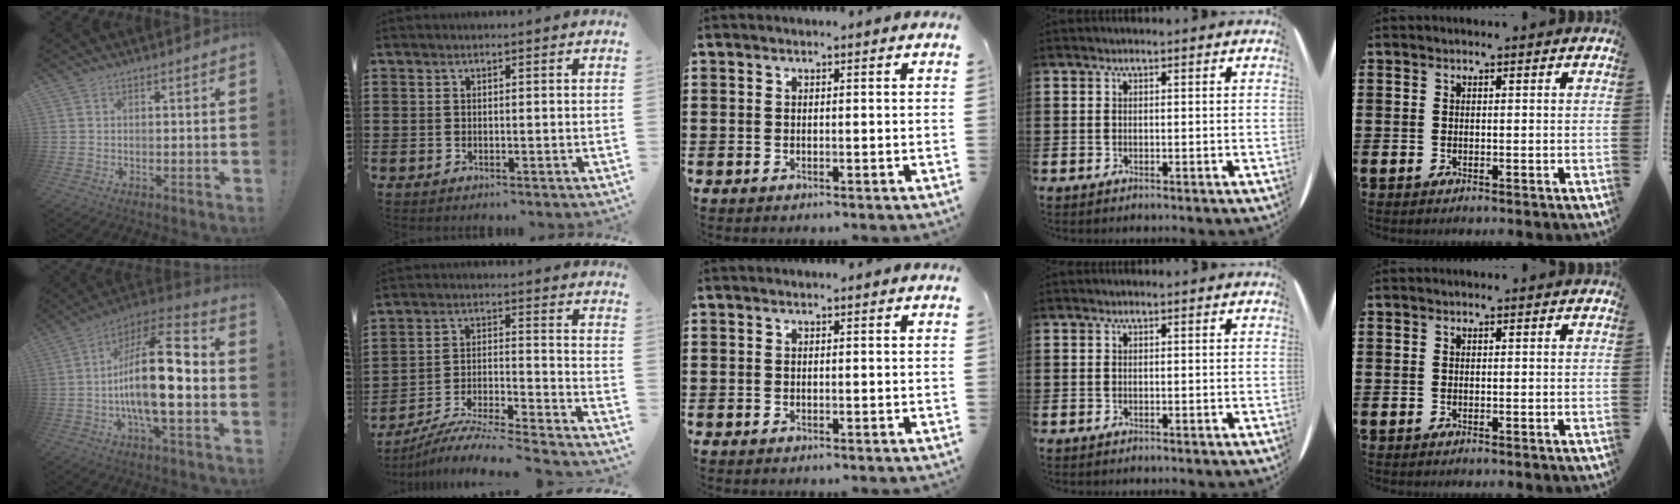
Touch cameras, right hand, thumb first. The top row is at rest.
{"thumb": {"total": 22.7, "force": [-2.6, 8.0, 21.1], "torque": [-0.367, 0.014, -0.047]}, "index": {"total": 6.3, "force": [-6.0, -0.3, 1.9], "torque": [-0.038, -0.012, -0.124]}}